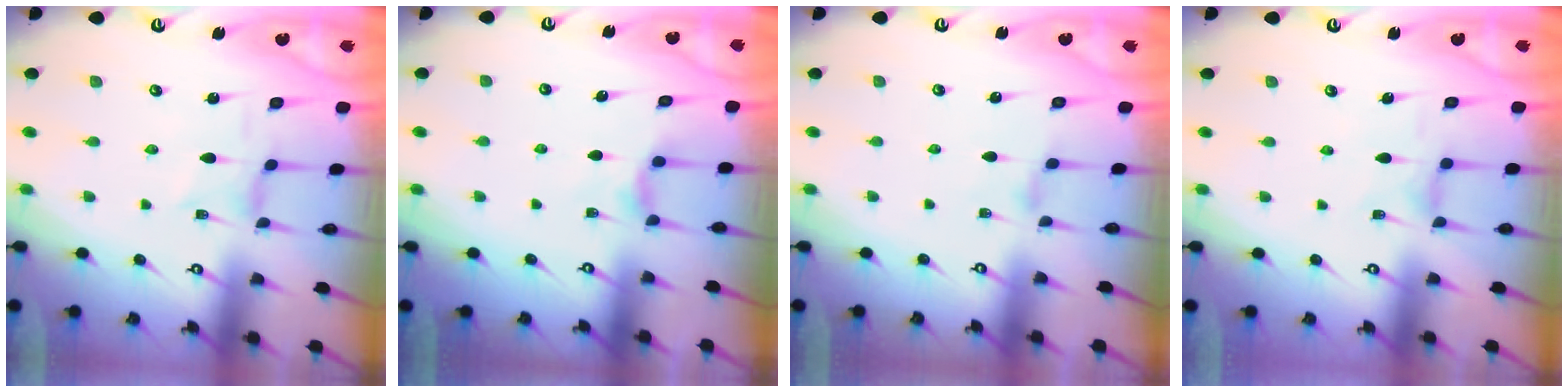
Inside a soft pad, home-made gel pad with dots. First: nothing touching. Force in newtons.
{"total": 3.7, "press": 3.6, "slide": 0.6}
{"total": 1.6, "press": 1.6, "slide": 0.3}
{"total": 1.4, "press": 1.4, "slide": 0.2}